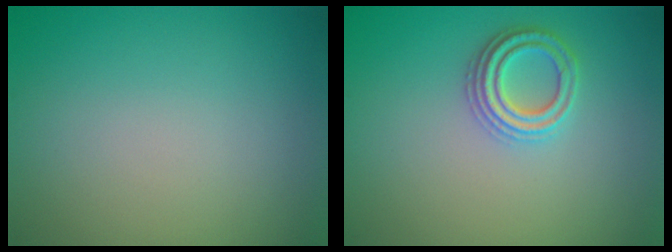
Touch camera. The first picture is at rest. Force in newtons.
{"total": 2.7, "press": 2.6, "slide": 0.8}